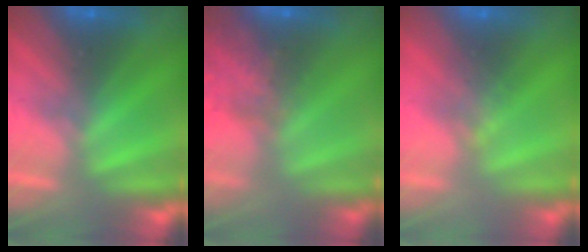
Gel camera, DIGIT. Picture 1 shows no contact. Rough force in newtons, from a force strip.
{"total": 8.3}
{"total": 4.5}